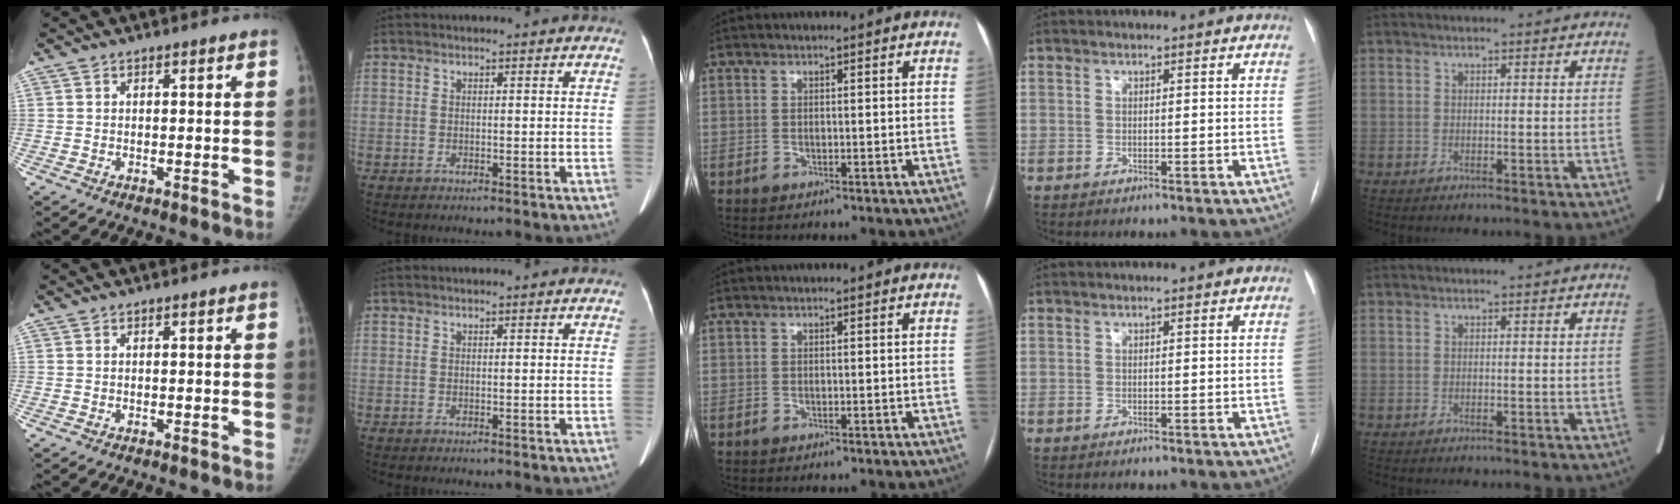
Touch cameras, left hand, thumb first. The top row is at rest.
{}